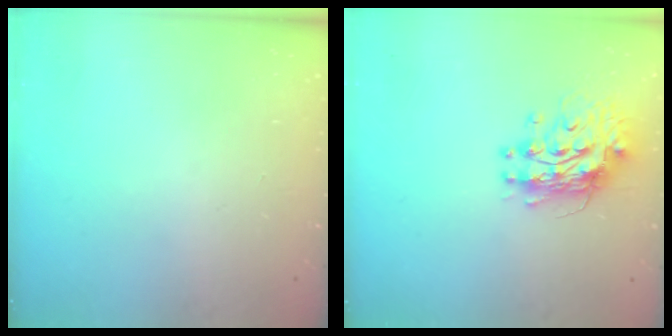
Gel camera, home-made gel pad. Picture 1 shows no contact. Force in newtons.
{"total": 11.0, "press": 10.9, "slide": 1.0}